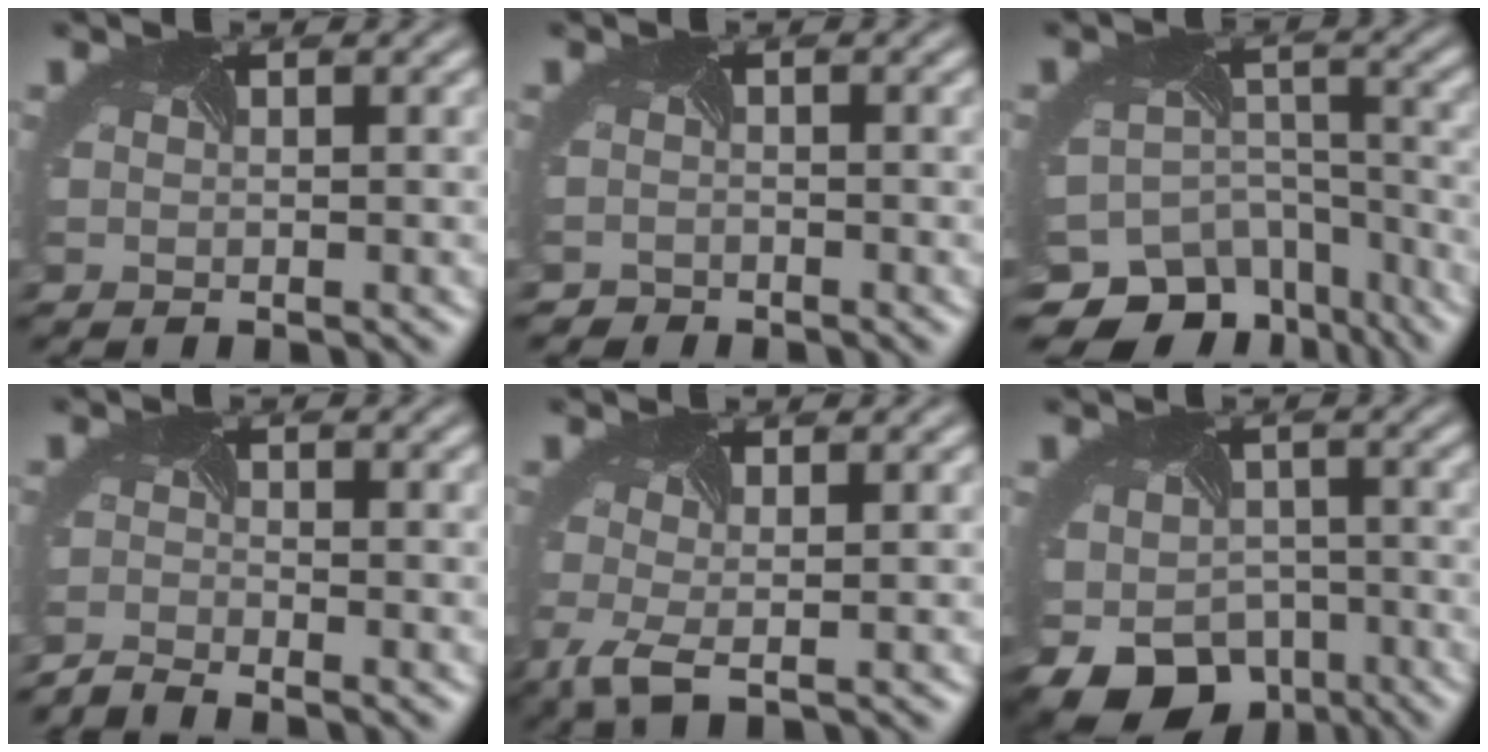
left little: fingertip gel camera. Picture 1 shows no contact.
{"total": 1.9, "force": [-1.7, 0.5, -0.7], "torque": [0.009, -0.006, -0.032]}
{"total": 12.0, "force": [-9.7, 6.5, 2.6], "torque": [-0.047, -0.011, -0.131]}
{"total": 2.8, "force": [-2.8, -0.5, -0.3], "torque": [-0.005, -0.008, -0.058]}
{"total": 2.4, "force": [-1.0, 0.6, 2.1], "torque": [-0.056, -0.002, -0.022]}
{"total": 11.6, "force": [-6.1, 9.0, 4.1], "torque": [-0.099, -0.046, -0.087]}